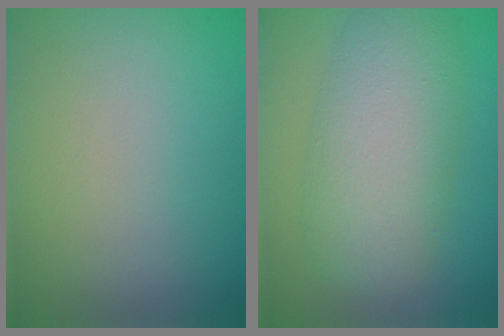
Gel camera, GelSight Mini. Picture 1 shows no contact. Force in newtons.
{"total": 8.0, "press": 8.0, "slide": 0.2}